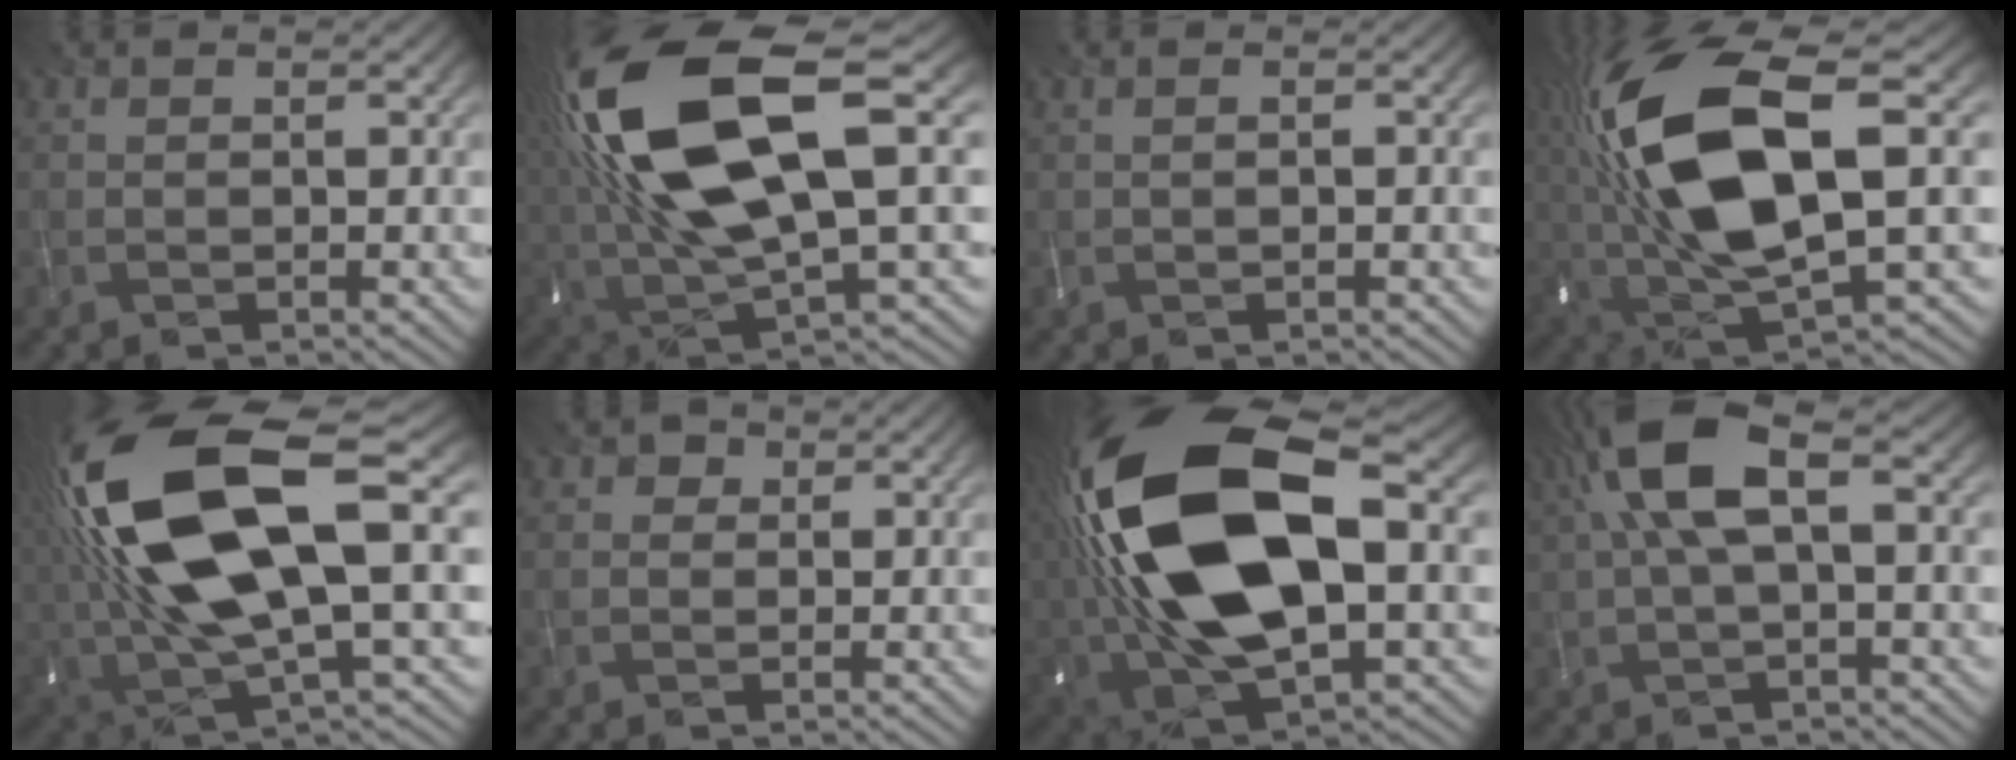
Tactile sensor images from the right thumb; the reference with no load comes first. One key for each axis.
{"total": 18.6, "fx": 4.7, "fy": 7.4, "fz": 16.4, "tx": -0.349, "ty": 0.005, "tz": 0.096}
{"total": 0.5, "fx": -0.3, "fy": -0.4, "fz": 0.1, "tx": -0.002, "ty": 0.002, "tz": -0.003}
{"total": 18.2, "fx": 2.4, "fy": 7.8, "fz": 16.2, "tx": -0.347, "ty": 0.000, "tz": 0.045}
{"total": 18.6, "fx": 2.9, "fy": 7.1, "fz": 16.9, "tx": -0.344, "ty": -0.004, "tz": 0.062}
{"total": 1.7, "fx": 0.6, "fy": 1.5, "fz": 0.6, "tx": -0.010, "ty": 0.001, "tz": 0.005}
{"total": 21.4, "fx": 2.0, "fy": 10.3, "fz": 18.7, "tx": -0.392, "ty": -0.010, "tz": 0.036}
{"total": 8.8, "fx": 2.3, "fy": 2.7, "fz": 8.0, "tx": -0.170, "ty": 0.026, "tz": 0.034}